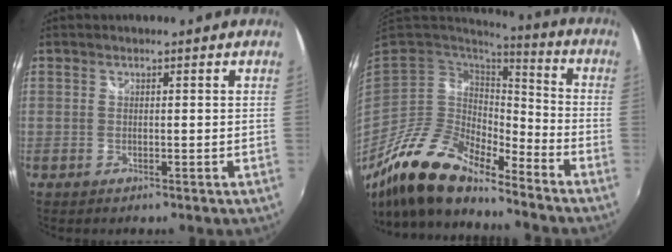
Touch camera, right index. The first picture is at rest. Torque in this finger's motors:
{"motor_torque": [-0.39, -0.80, 0.20, 0.00]}